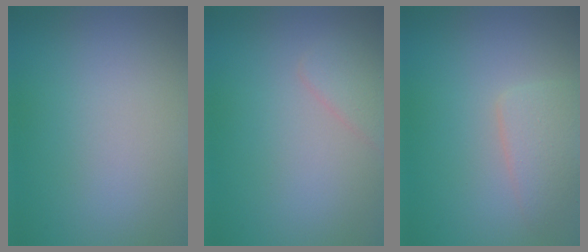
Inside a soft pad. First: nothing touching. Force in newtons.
{"total": 1.6, "press": 1.6, "slide": 0.1}
{"total": 2.4, "press": 2.4, "slide": 0.1}